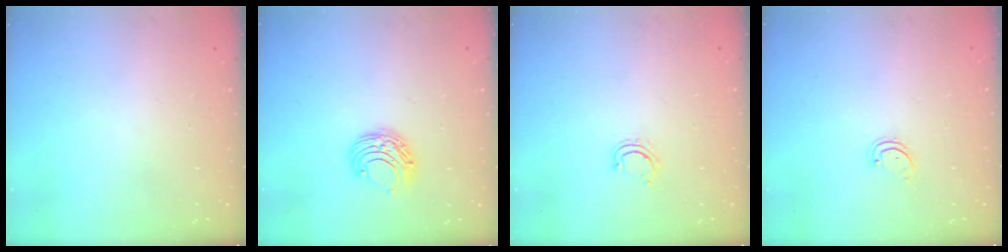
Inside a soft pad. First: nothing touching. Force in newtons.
{"total": 7.6, "press": 7.6, "slide": 0.6}
{"total": 4.1, "press": 4.0, "slide": 1.0}
{"total": 1.9, "press": 1.9, "slide": 0.2}